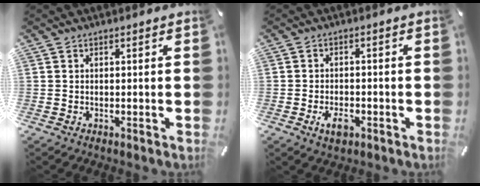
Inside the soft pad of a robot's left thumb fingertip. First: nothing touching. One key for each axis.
{"total": 4.6, "fx": -2.0, "fy": 2.6, "fz": 3.2, "tx": -0.071, "ty": 0.004, "tz": -0.039}